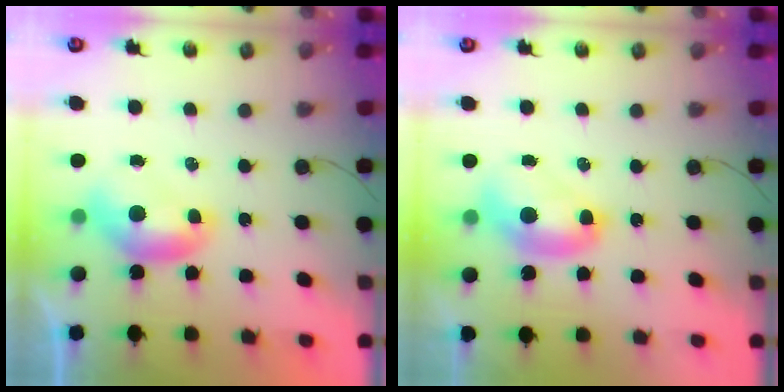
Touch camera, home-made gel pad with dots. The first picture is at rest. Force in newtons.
{"total": 2.7, "press": 2.7, "slide": 0.1}